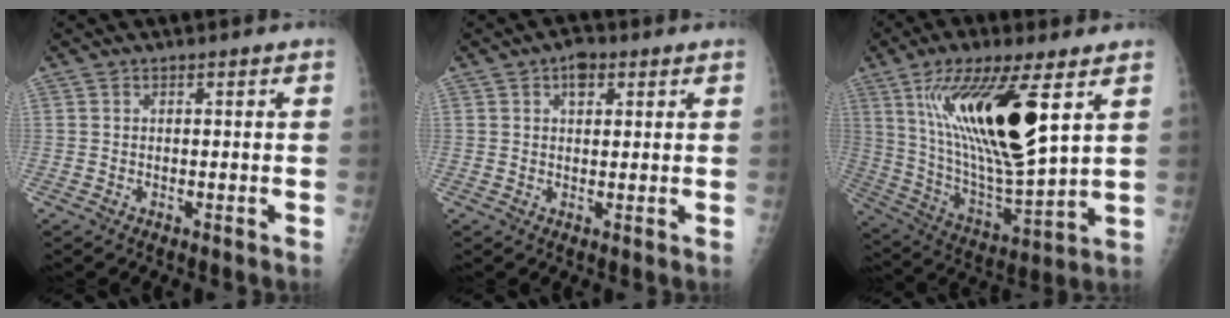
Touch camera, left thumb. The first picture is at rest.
{"total": 3.4, "force": [1.5, 2.1, 2.1], "torque": [-0.019, -0.001, 0.019]}
{"total": 23.2, "force": [8.6, 6.5, 20.6], "torque": [-0.374, -0.045, 0.160]}